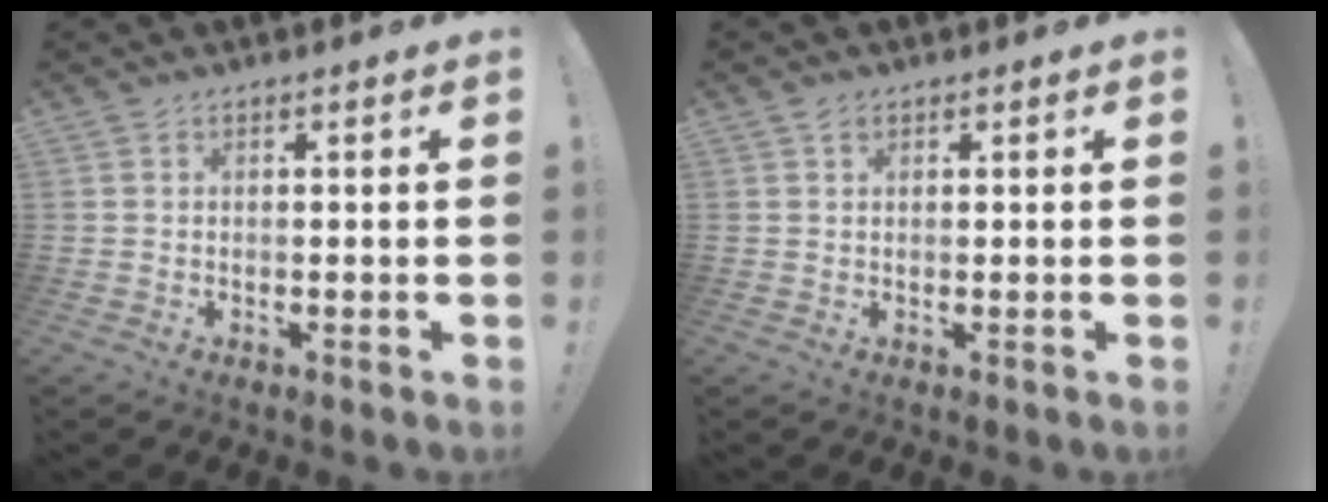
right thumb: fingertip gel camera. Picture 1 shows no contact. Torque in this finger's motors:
{"motor_torque": [0.10, 0.23, 0.21, 0.09, -0.05]}